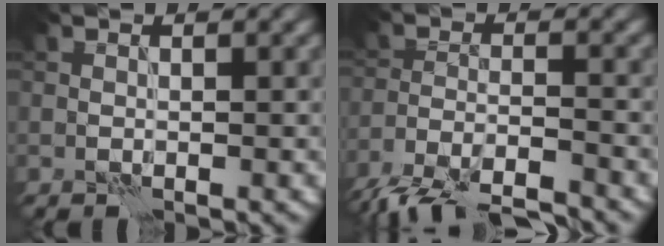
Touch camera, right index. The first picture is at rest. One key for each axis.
{"total": 9.2, "fx": -8.4, "fy": 1.8, "fz": 3.2, "tx": -0.050, "ty": -0.021, "tz": -0.138}